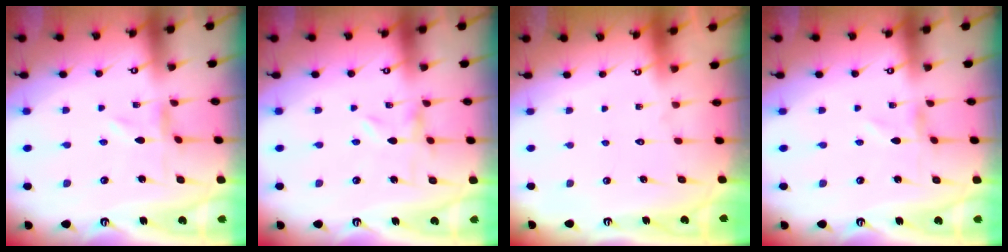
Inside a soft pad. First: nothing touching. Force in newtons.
{"total": 0.0}
{"total": 1.6, "press": 1.6, "slide": 0.1}
{"total": 1.0, "press": 1.0, "slide": 0.1}